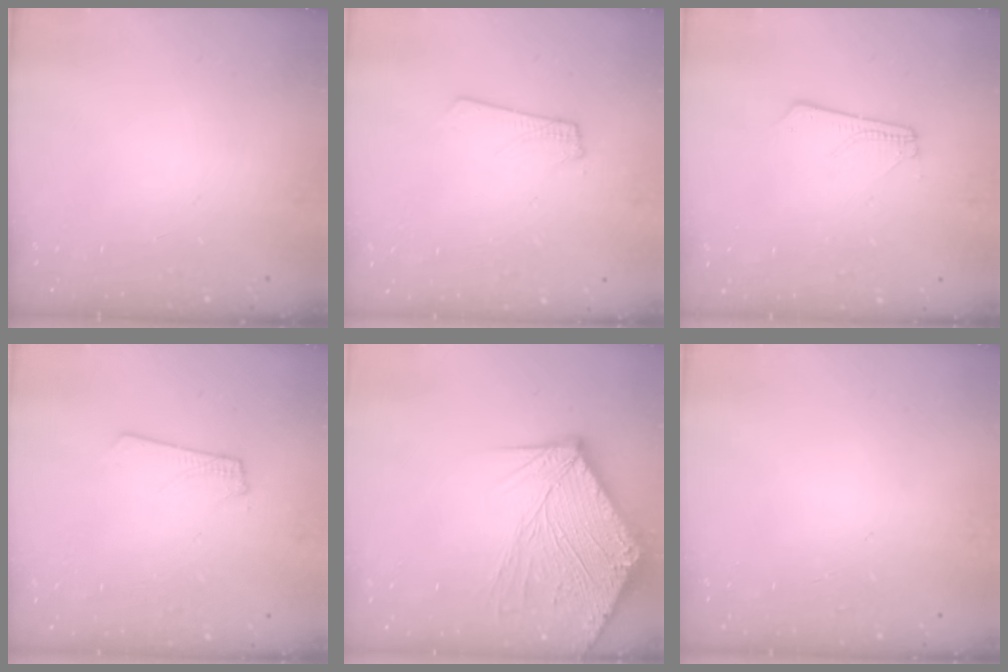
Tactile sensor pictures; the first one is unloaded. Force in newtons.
{"total": 1.8, "press": 1.8, "slide": 0.1}
{"total": 3.7, "press": 3.7, "slide": 0.4}
{"total": 1.8, "press": 1.8, "slide": 0.1}
{"total": 15.2, "press": 14.9, "slide": 2.6}
{"total": 0.0}